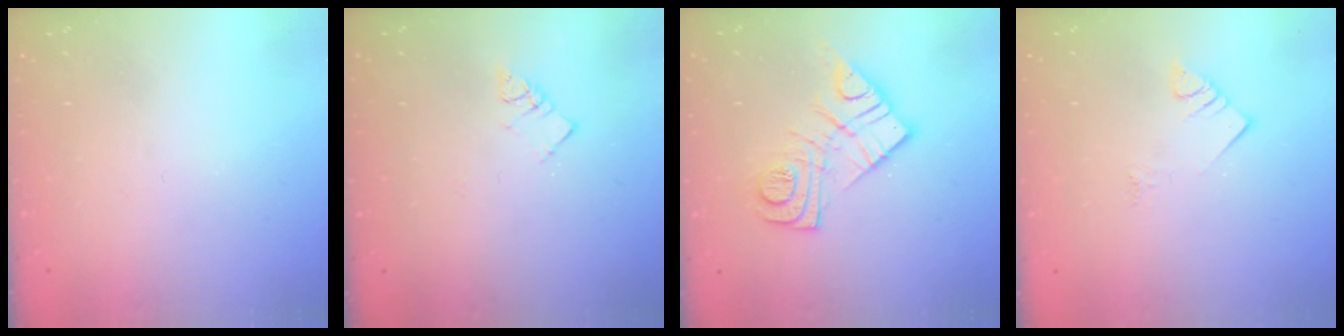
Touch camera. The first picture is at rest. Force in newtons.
{"total": 4.5, "press": 4.5, "slide": 0.4}
{"total": 13.9, "press": 13.8, "slide": 1.2}
{"total": 3.6, "press": 3.6, "slide": 0.5}